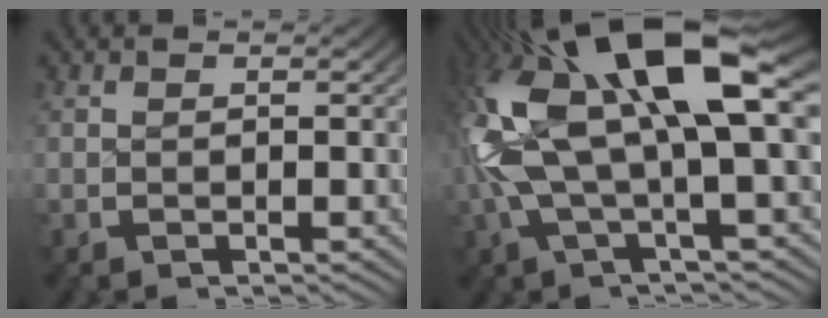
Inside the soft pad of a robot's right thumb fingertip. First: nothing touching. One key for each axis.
{"total": 16.7, "fx": 1.8, "fy": 8.8, "fz": 14.1, "tx": -0.293, "ty": 0.011, "tz": 0.016}